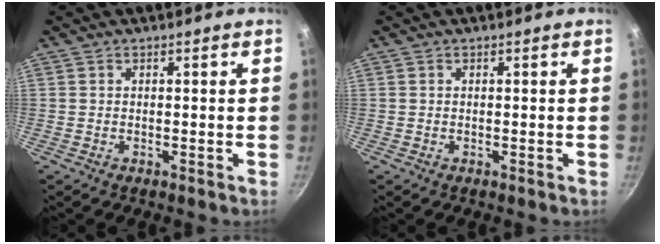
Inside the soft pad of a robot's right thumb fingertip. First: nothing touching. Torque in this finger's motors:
{"motor_torque": [0.01, 0.00, 0.03, 0.00, -0.03]}